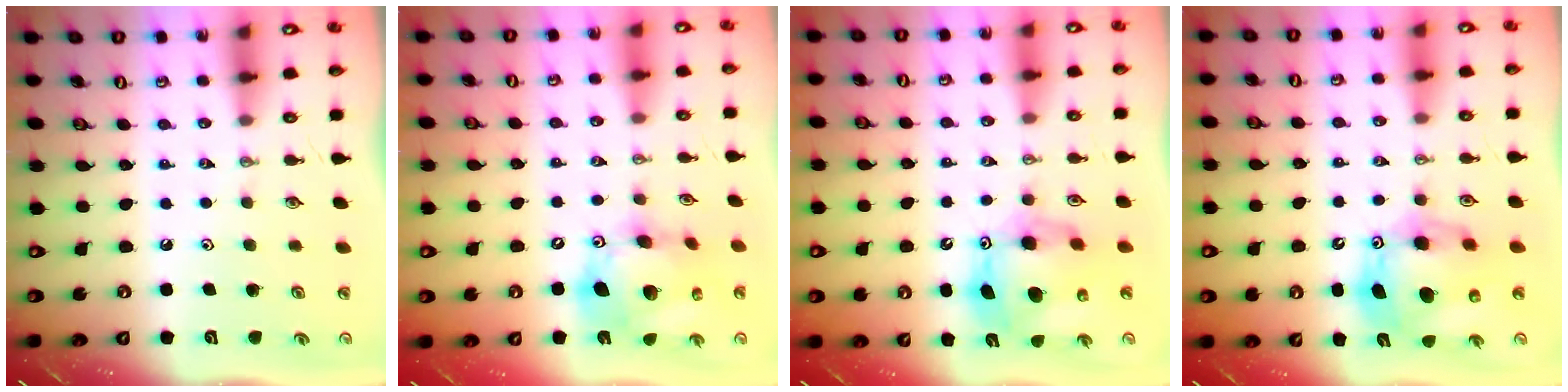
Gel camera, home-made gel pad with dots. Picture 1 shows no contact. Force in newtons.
{"total": 17.8, "press": 17.5, "slide": 2.9}
{"total": 13.2, "press": 13.2, "slide": 1.1}
{"total": 14.1, "press": 14.0, "slide": 1.8}